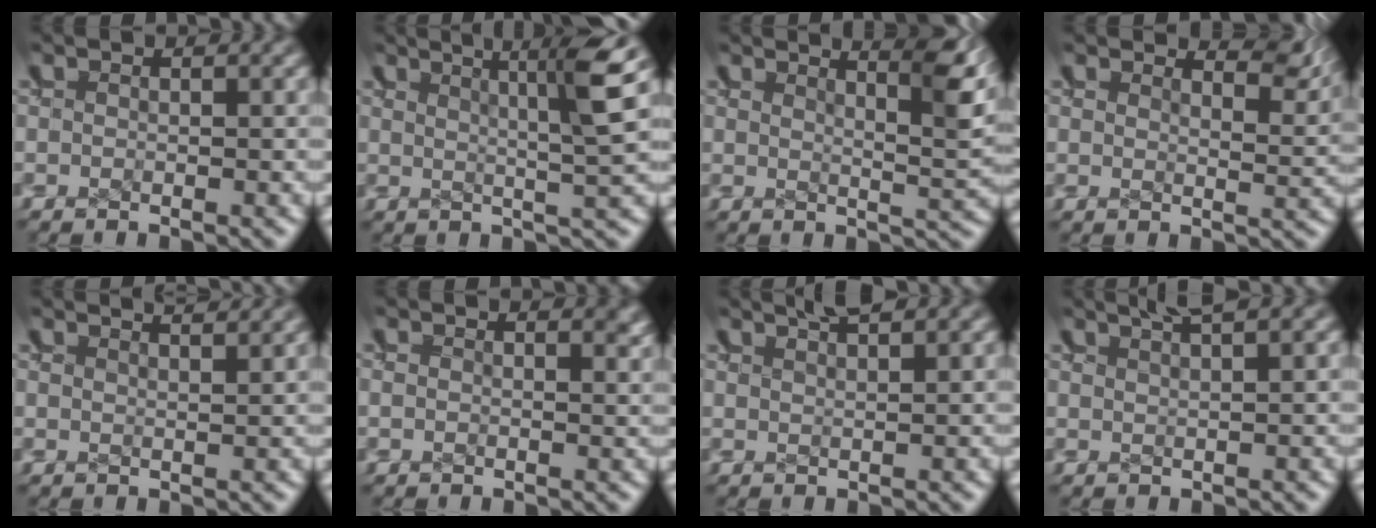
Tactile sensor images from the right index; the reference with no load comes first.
{"total": 7.4, "force": [4.5, 0.6, 5.9], "torque": [-0.050, 0.021, 0.064]}
{"total": 4.8, "force": [3.3, 0.0, 3.5], "torque": [-0.021, 0.000, 0.054]}
{"total": 4.1, "force": [3.4, 0.3, 2.2], "torque": [-0.022, 0.004, 0.054]}
{"total": 2.3, "force": [2.1, -0.8, 0.1], "torque": [0.002, 0.002, 0.037]}
{"total": 1.2, "force": [1.0, 0.4, 0.7], "torque": [-0.008, 0.000, 0.014]}
{"total": 2.2, "force": [2.0, -0.9, 0.2], "torque": [0.000, 0.005, 0.038]}
{"total": 2.4, "force": [2.3, -0.4, 0.7], "torque": [-0.009, 0.009, 0.039]}